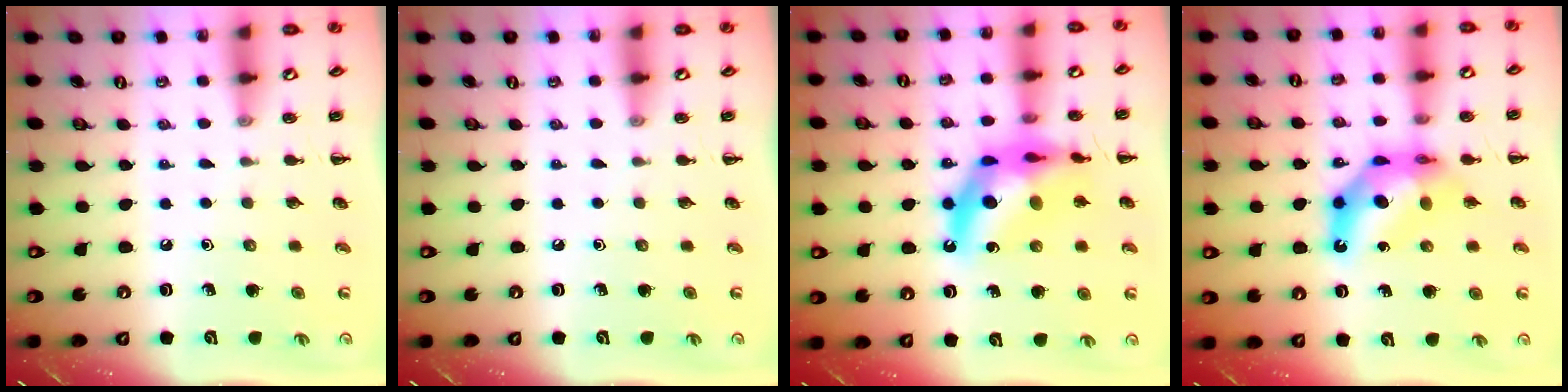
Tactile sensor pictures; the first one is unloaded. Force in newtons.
{"total": 0.0}
{"total": 16.2, "press": 15.6, "slide": 4.4}
{"total": 10.4, "press": 9.8, "slide": 3.4}